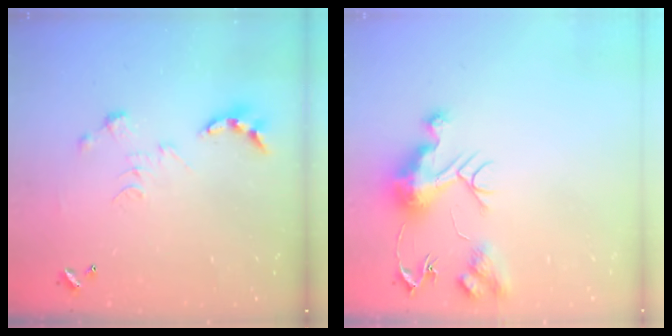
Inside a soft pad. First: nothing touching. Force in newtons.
{"total": 10.9, "press": 10.9, "slide": 0.9}